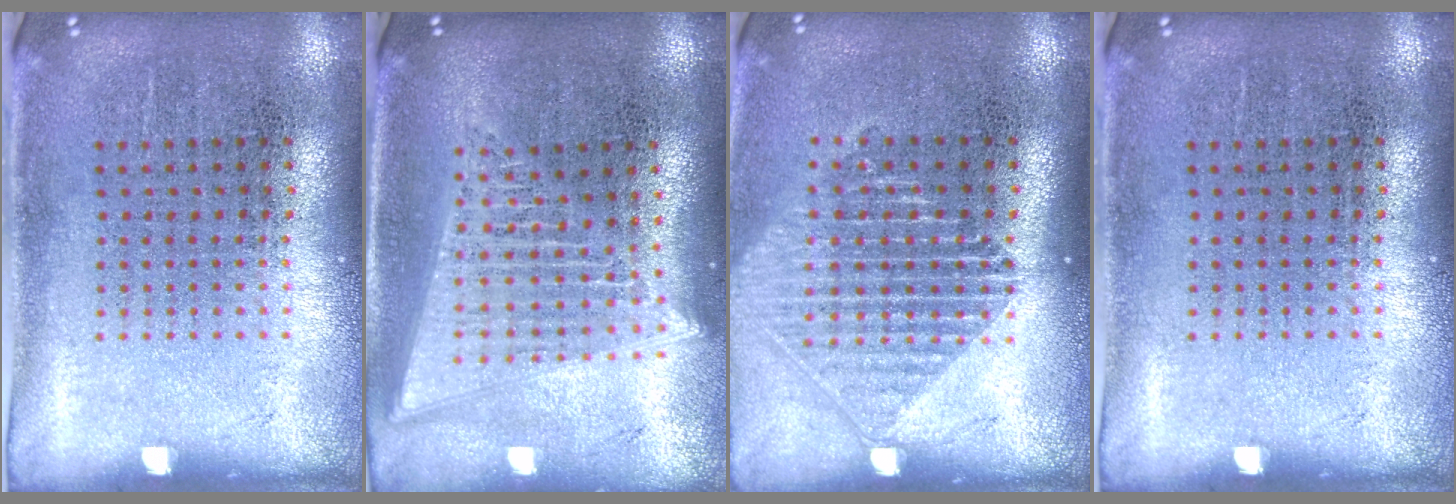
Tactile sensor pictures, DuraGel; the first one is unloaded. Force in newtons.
{"total": 2.0, "press": 1.7, "slide": 1.0}
{"total": 1.6, "press": 1.4, "slide": 0.7}
{"total": 0.0}